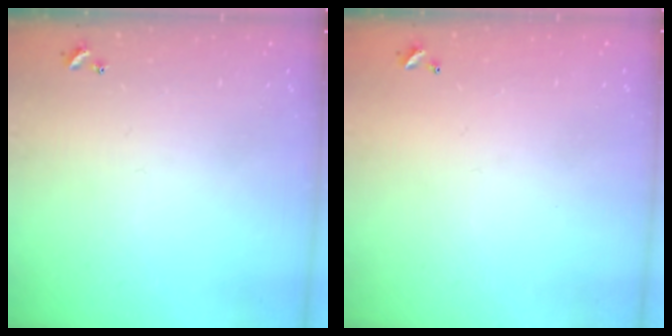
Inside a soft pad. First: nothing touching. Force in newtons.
{"total": 2.8, "press": 2.8, "slide": 0.1}